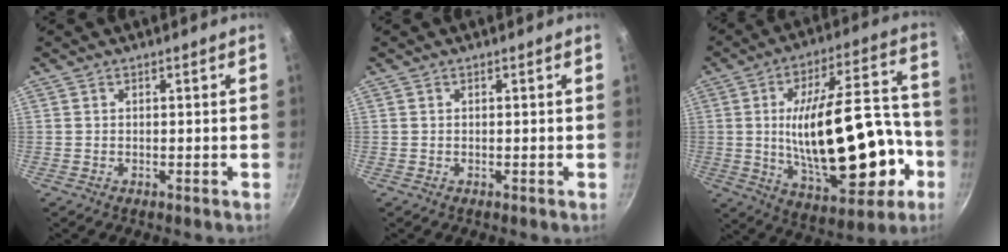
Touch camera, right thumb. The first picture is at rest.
{"total": 0.0}
{"total": 26.6, "force": [-4.7, 12.1, 23.2], "torque": [-0.331, 0.040, -0.046]}